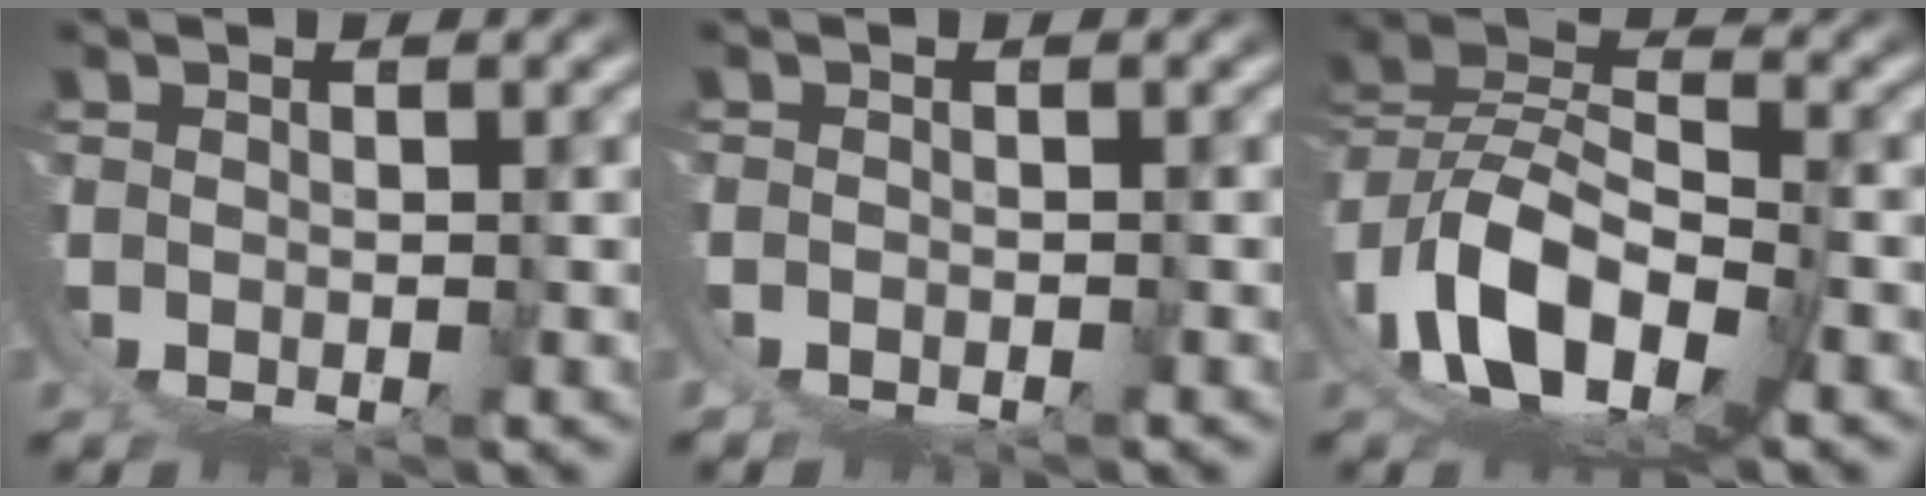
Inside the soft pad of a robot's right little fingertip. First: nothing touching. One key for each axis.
{"total": 1.6, "fx": -0.6, "fy": 1.4, "fz": 0.7, "tx": -0.023, "ty": -0.003, "tz": -0.009}
{"total": 11.3, "fx": 1.9, "fy": 7.4, "fz": 8.3, "tx": -0.180, "ty": -0.031, "tz": 0.037}